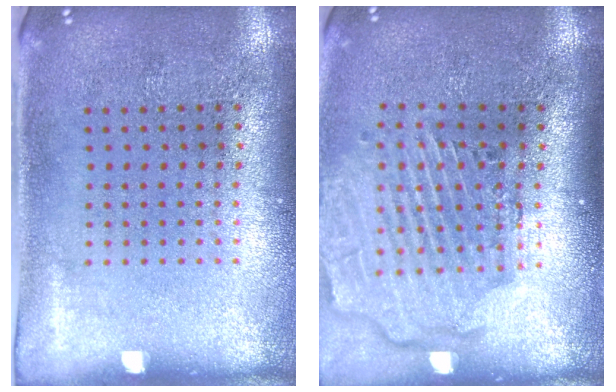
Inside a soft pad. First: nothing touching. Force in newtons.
{"total": 2.8, "press": 2.3, "slide": 1.6}